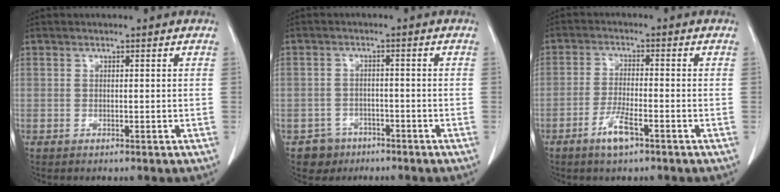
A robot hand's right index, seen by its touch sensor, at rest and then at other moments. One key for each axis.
{"total": 3.8, "fx": -2.3, "fy": 2.9, "fz": -0.3, "tx": 0.008, "ty": 0.013, "tz": -0.036}
{"total": 4.8, "fx": -2.9, "fy": 0.8, "fz": 3.7, "tx": -0.076, "ty": -0.003, "tz": -0.054}